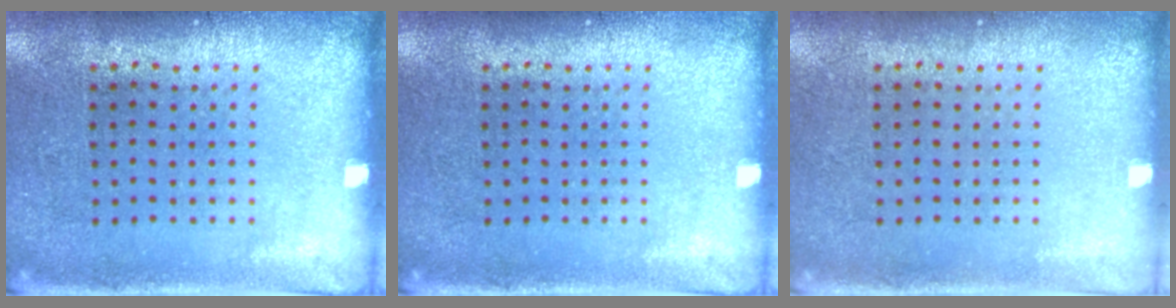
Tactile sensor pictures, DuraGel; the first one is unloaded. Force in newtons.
{"total": 0.0}
{"total": 0.0}